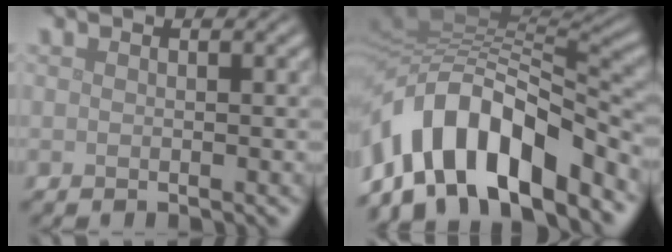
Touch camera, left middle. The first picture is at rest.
{"total": 11.9, "force": [-5.6, 5.7, 8.9], "torque": [-0.139, 0.014, -0.103]}